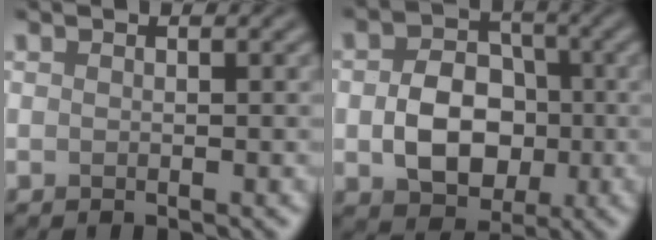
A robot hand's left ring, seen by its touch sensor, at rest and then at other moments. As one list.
[{"total": 6.4, "force": [-0.9, 4.9, 4.1], "torque": [-0.073, -0.005, -0.011]}]